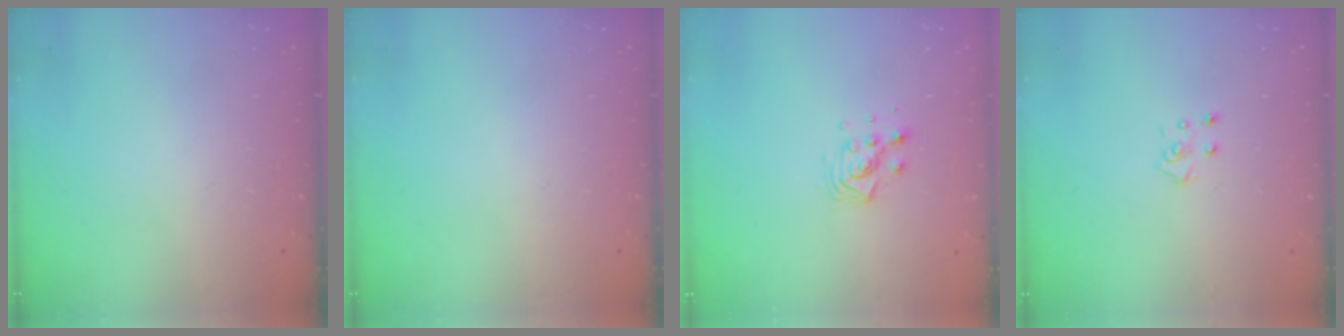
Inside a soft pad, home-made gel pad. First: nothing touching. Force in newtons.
{"total": 0.0}
{"total": 7.3, "press": 7.3, "slide": 0.5}
{"total": 4.7, "press": 4.7, "slide": 0.4}